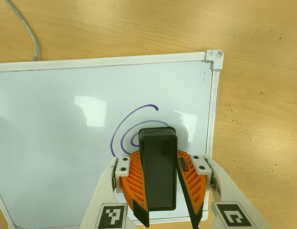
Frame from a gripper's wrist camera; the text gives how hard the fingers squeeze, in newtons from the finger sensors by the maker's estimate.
{"total": 15.0, "left": 14.4, "right": 15.6}